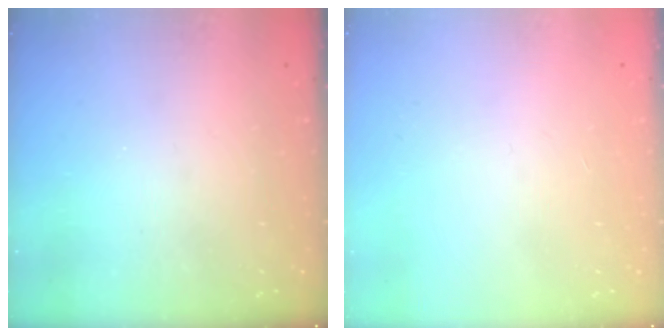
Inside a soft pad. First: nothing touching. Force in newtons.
{"total": 0.0}